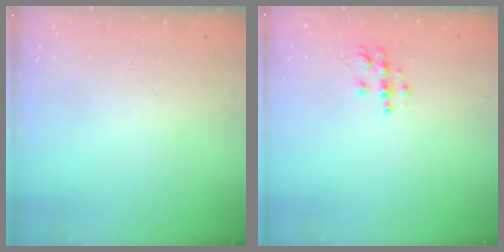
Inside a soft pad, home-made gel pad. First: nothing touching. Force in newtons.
{"total": 5.8, "press": 5.8, "slide": 0.2}